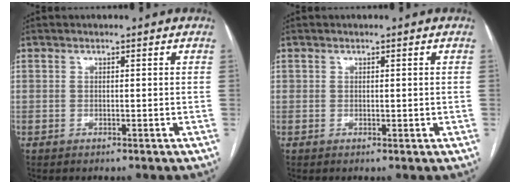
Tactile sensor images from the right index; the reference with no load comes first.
{"total": 1.0, "force": [0.1, 0.7, 0.6], "torque": [-0.010, 0.002, 0.006]}